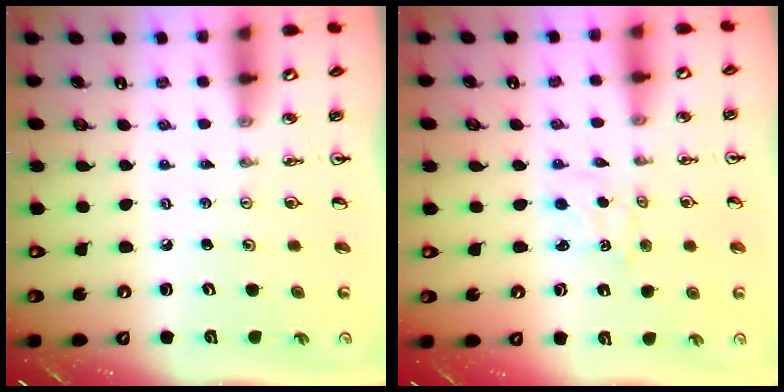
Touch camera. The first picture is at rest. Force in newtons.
{"total": 2.1, "press": 2.1, "slide": 0.2}